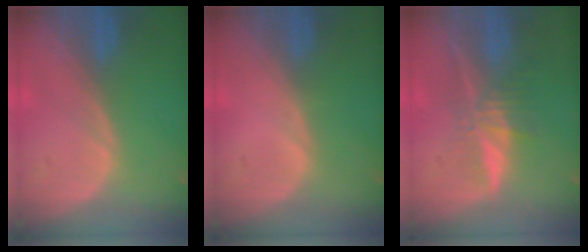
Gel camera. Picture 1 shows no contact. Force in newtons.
{"total": 0.0}
{"total": 6.2, "press": 5.5, "slide": 2.9}